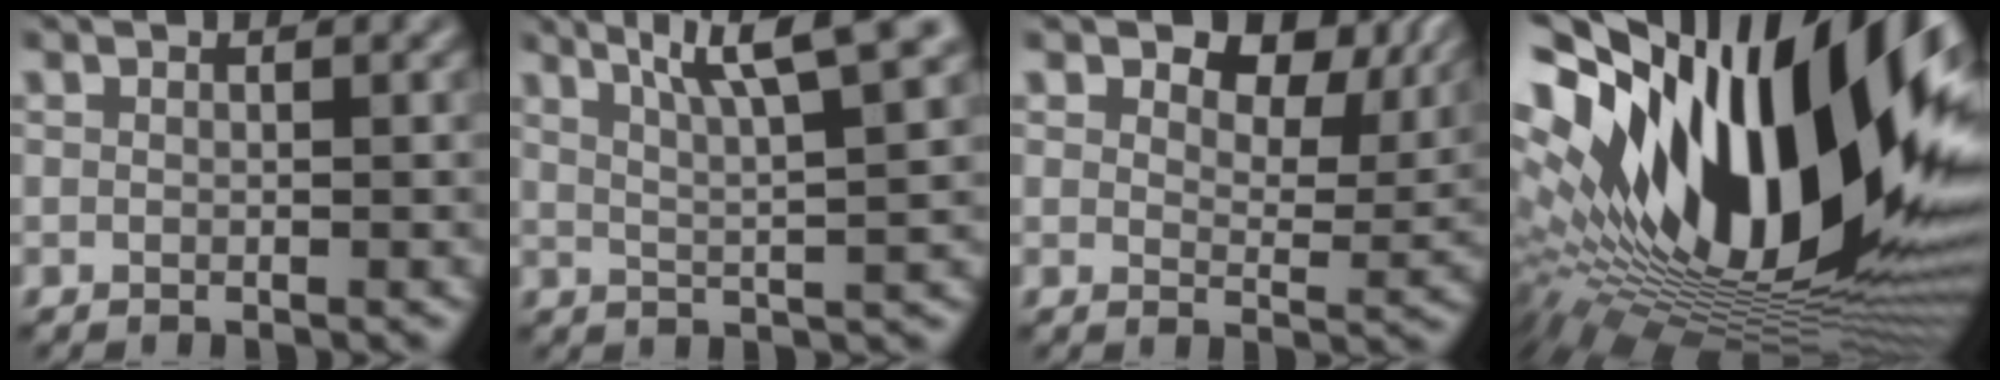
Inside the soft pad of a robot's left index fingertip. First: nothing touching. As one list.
[{"total": 7.0, "force": [4.5, 1.2, 5.2], "torque": [-0.073, 0.016, 0.057]}, {"total": 7.4, "force": [4.9, 3.7, 4.0], "torque": [-0.066, -0.003, 0.065]}, {"total": 21.0, "force": [4.9, 9.7, 18.0], "torque": [-0.315, 0.018, 0.057]}]